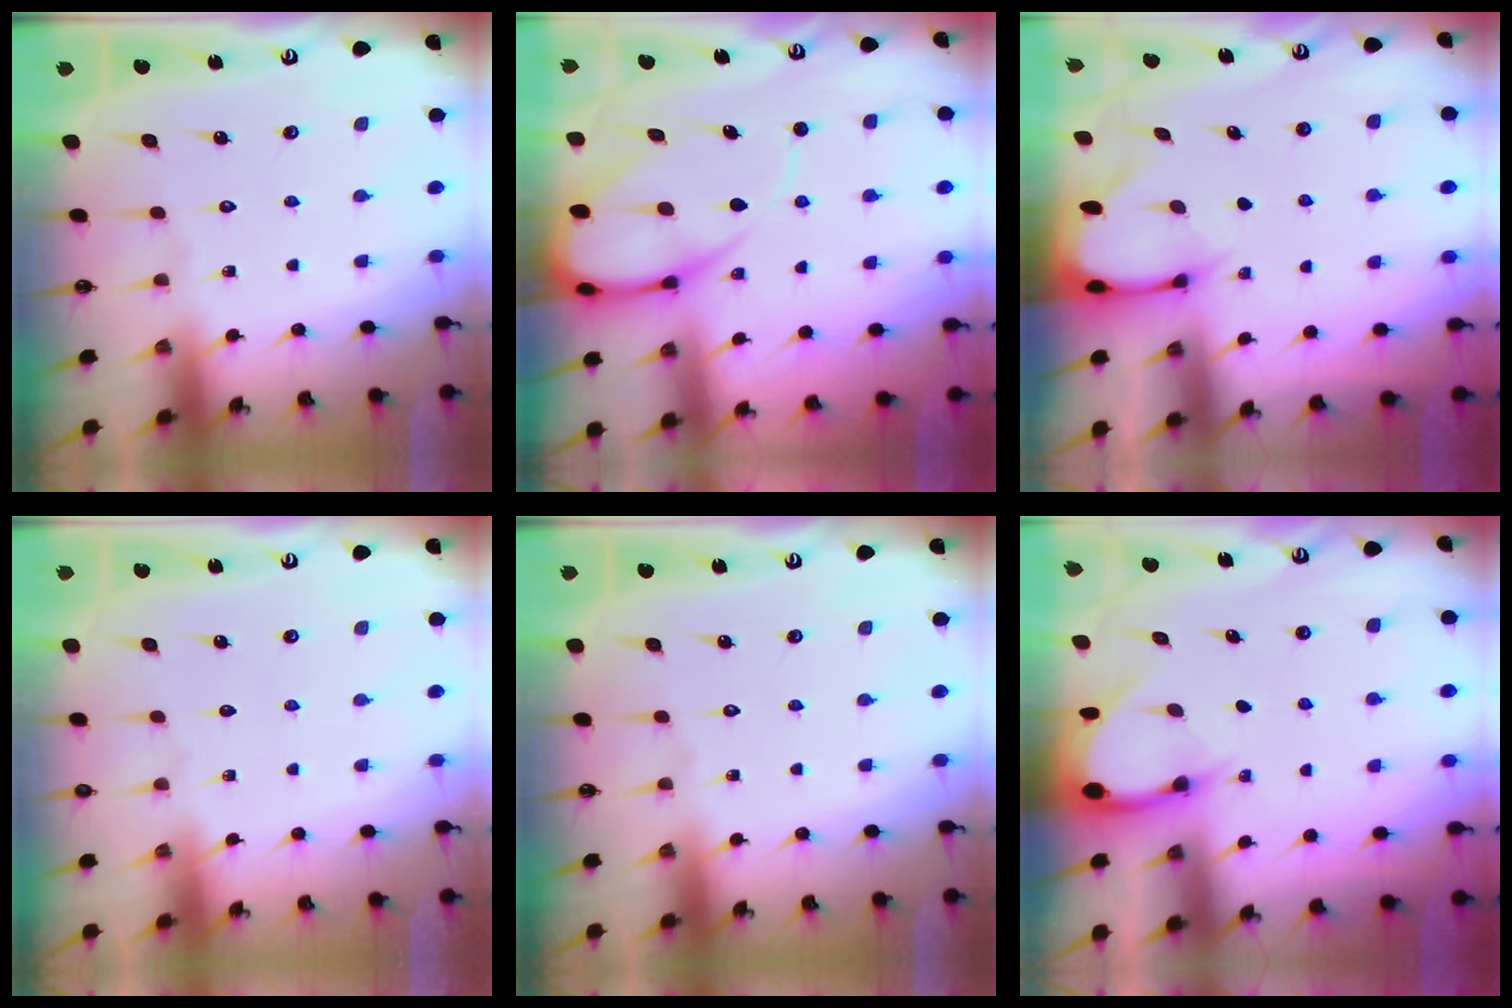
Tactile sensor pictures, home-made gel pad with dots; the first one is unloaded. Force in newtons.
{"total": 11.1, "press": 11.0, "slide": 1.2}
{"total": 2.5, "press": 2.5, "slide": 0.5}
{"total": 0.0}
{"total": 0.0}
{"total": 3.6, "press": 3.6, "slide": 0.2}